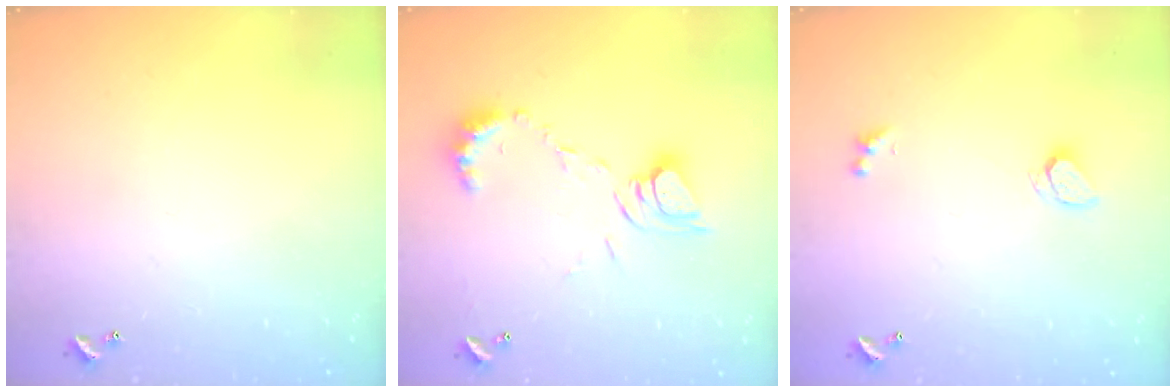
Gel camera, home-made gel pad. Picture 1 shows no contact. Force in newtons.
{"total": 8.8, "press": 8.8, "slide": 1.0}
{"total": 0.9, "press": 0.8, "slide": 0.3}